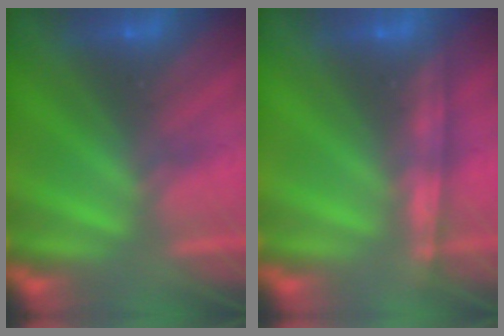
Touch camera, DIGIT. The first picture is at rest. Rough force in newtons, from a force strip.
{"total": 1.2}